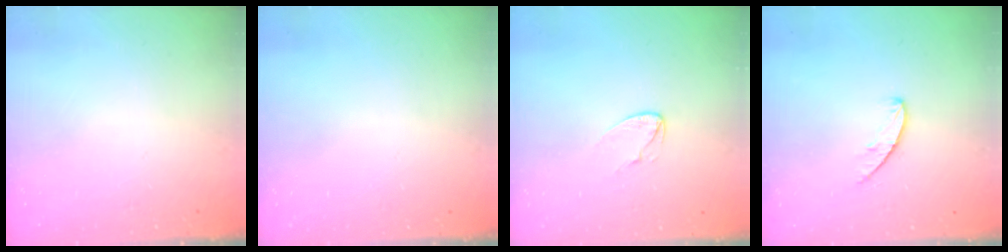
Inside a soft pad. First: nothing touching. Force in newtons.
{"total": 0.0}
{"total": 3.4, "press": 3.4, "slide": 0.3}
{"total": 5.4, "press": 5.4, "slide": 0.5}